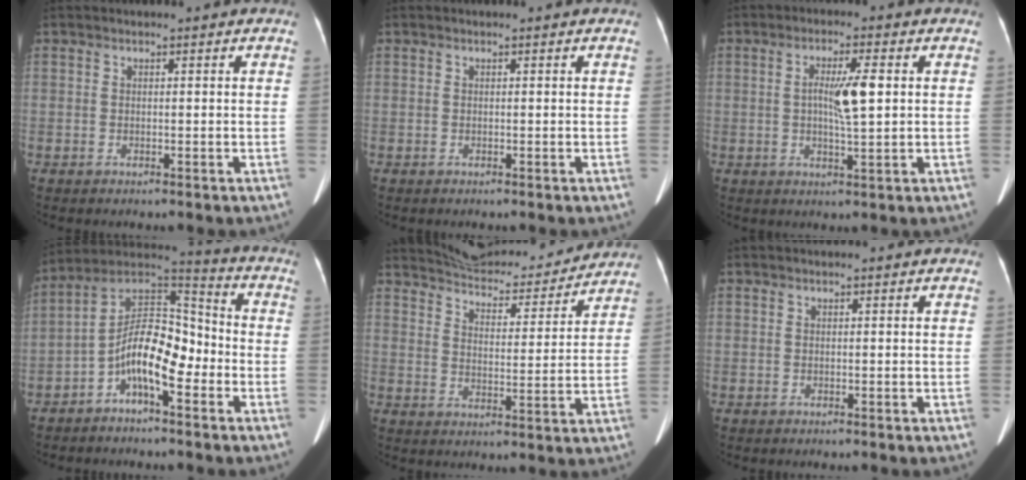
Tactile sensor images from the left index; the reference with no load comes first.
{"total": 0.0}
{"total": 5.4, "force": [0.4, 0.6, 5.4], "torque": [-0.101, 0.005, 0.003]}
{"total": 11.2, "force": [-4.4, 3.8, 9.5], "torque": [-0.175, 0.037, -0.082]}
{"total": 17.0, "force": [16.3, 3.0, 3.8], "torque": [-0.050, 0.000, 0.220]}
{"total": 0.0}